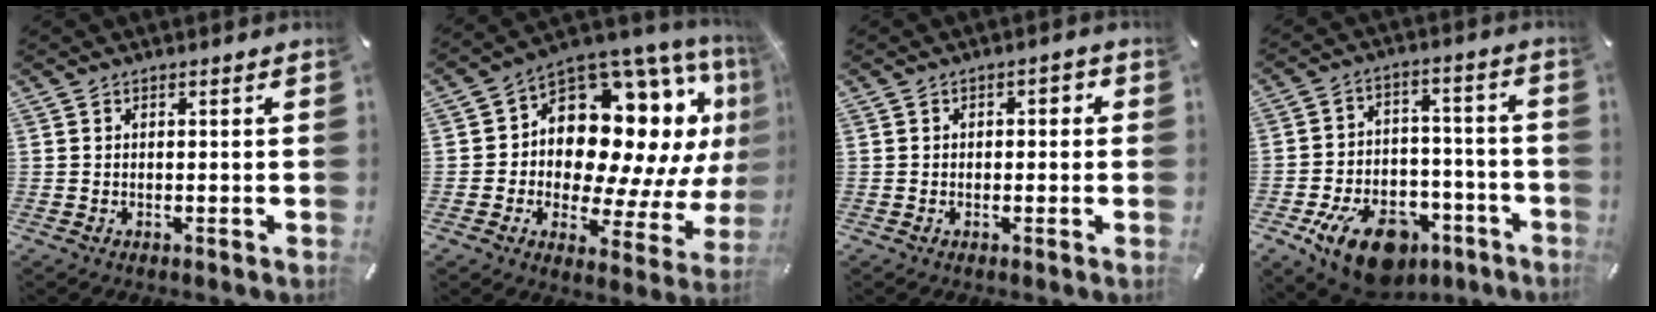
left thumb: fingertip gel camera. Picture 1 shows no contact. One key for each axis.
{"total": 18.5, "fx": 6.8, "fy": 12.2, "fz": 12.2, "tx": -0.191, "ty": -0.078, "tz": 0.118}
{"total": 1.7, "fx": -0.8, "fy": 1.2, "fz": 0.9, "tx": -0.017, "ty": 0.011, "tz": -0.019}
{"total": 14.3, "fx": -8.2, "fy": 8.8, "fz": 7.7, "tx": -0.107, "ty": 0.065, "tz": -0.133}